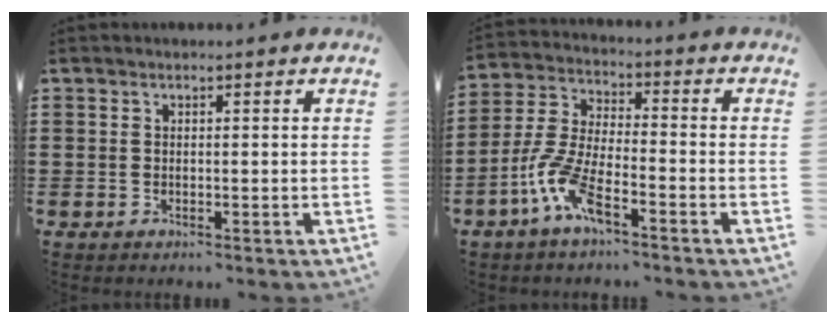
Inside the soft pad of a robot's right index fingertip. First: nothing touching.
{"total": 8.5, "force": [-5.0, 1.9, 6.7], "torque": [-0.172, -0.014, -0.101]}